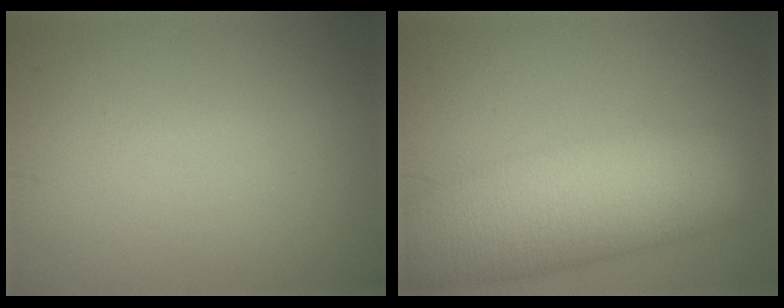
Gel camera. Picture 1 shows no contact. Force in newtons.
{"total": 12.1, "press": 12.1, "slide": 0.7}